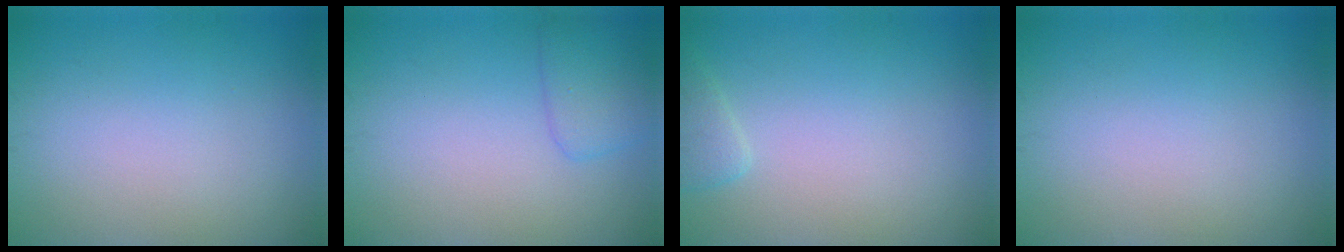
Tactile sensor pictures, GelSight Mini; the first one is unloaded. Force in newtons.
{"total": 2.2, "press": 2.2, "slide": 0.2}
{"total": 1.3, "press": 1.3, "slide": 0.1}
{"total": 0.0}